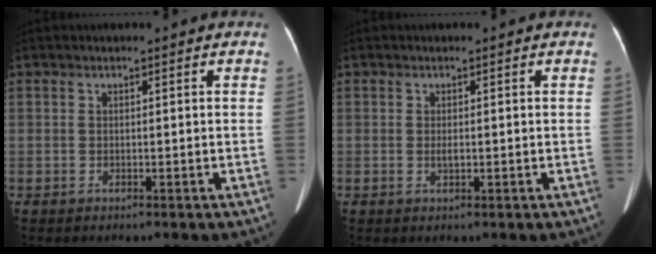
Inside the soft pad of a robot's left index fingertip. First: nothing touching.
{"total": 0.8, "force": [-0.1, 0.3, 0.8], "torque": [-0.017, -0.001, -0.001]}